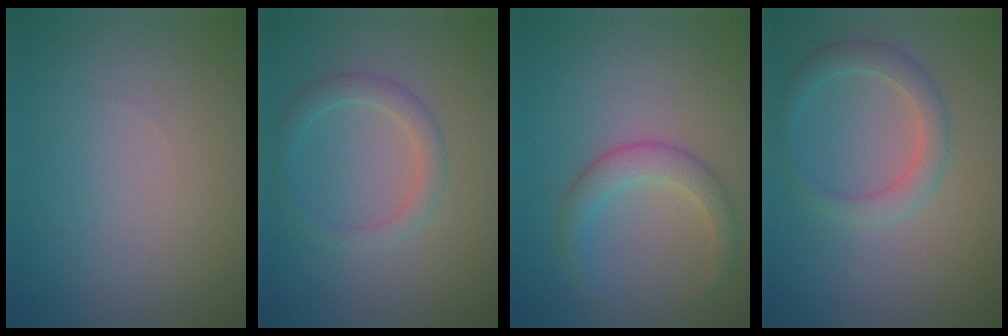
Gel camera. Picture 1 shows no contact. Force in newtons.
{"total": 2.2, "press": 2.2, "slide": 0.2}
{"total": 2.9, "press": 2.9, "slide": 0.3}
{"total": 2.7, "press": 2.7, "slide": 0.2}